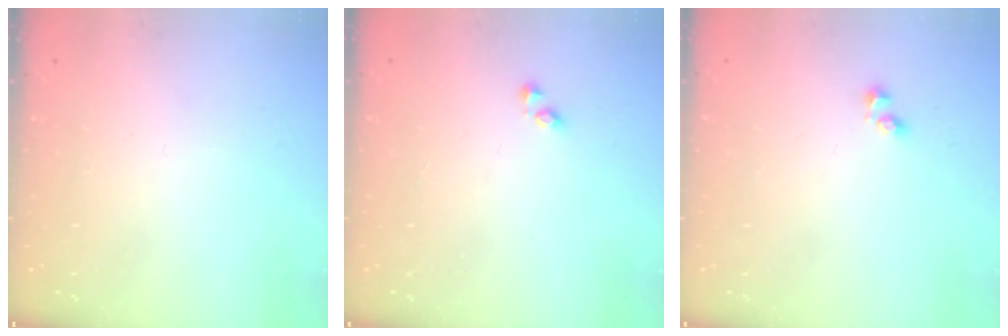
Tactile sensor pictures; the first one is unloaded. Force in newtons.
{"total": 1.8, "press": 1.8, "slide": 0.2}
{"total": 2.2, "press": 2.0, "slide": 0.9}